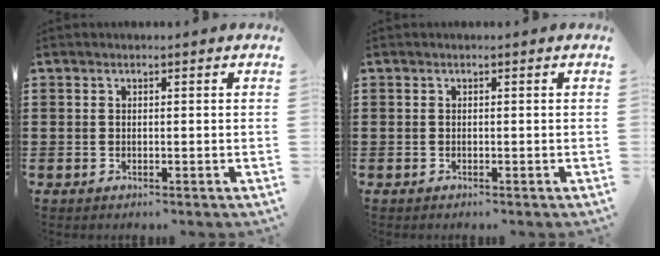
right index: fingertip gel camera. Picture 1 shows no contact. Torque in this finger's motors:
{"motor_torque": [-0.01, -0.01, -0.01, -0.02]}